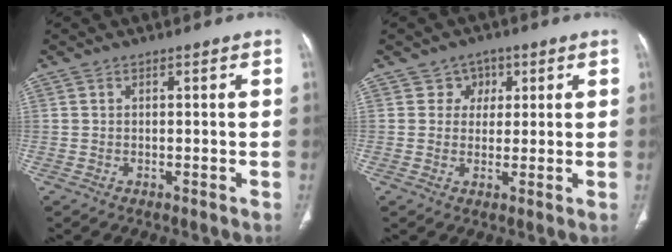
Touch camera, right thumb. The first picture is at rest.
{"total": 3.7, "force": [1.4, 3.4, 0.3], "torque": [0.025, 0.000, 0.014]}